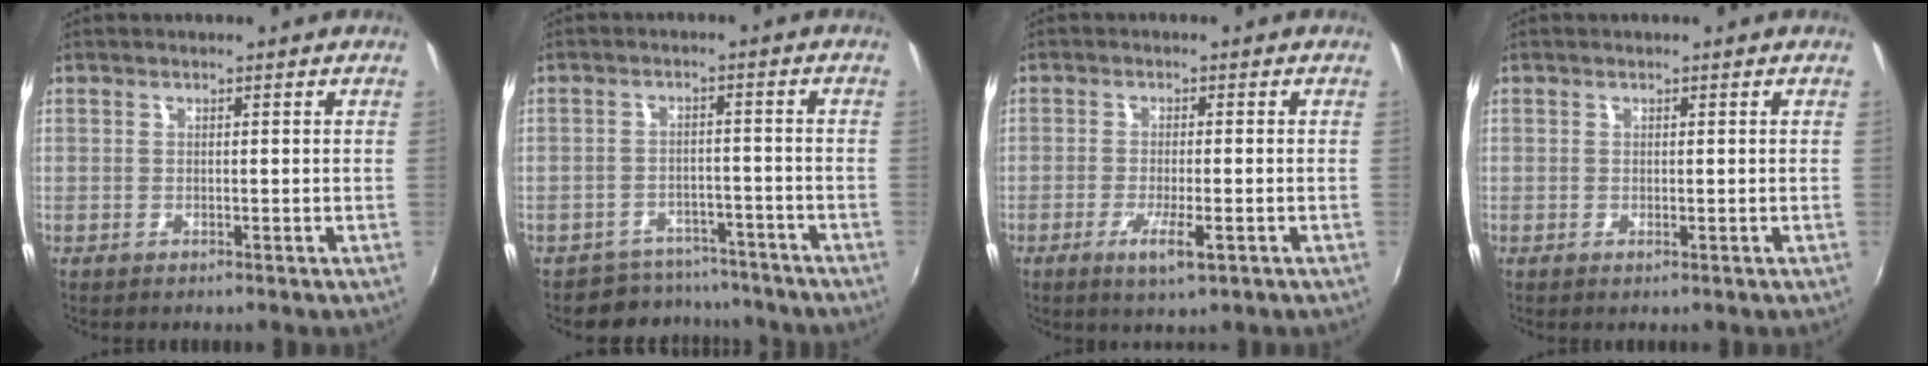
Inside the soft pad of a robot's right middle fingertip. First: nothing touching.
{"total": 8.5, "force": [-7.5, 4.0, 0.7], "torque": [-0.025, 0.015, -0.100]}
{"total": 5.0, "force": [-2.5, 0.8, 4.3], "torque": [-0.089, -0.013, -0.043]}
{"total": 0.0}